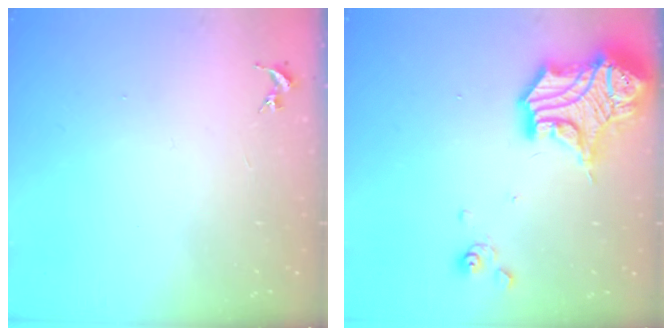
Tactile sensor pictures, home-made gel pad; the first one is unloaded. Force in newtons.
{"total": 22.3, "press": 22.2, "slide": 2.3}